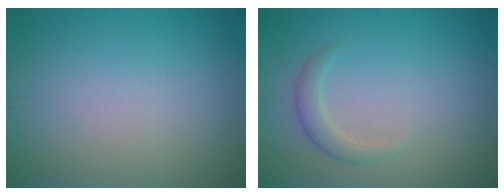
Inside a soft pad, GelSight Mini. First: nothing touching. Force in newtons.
{"total": 1.6, "press": 1.6, "slide": 0.1}